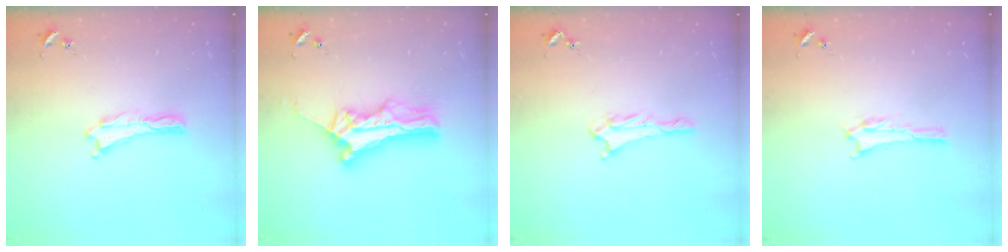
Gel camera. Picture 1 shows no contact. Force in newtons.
{"total": 10.1, "press": 10.1, "slide": 1.0}
{"total": 2.1, "press": 2.1, "slide": 0.3}
{"total": 1.1, "press": 1.0, "slide": 0.1}